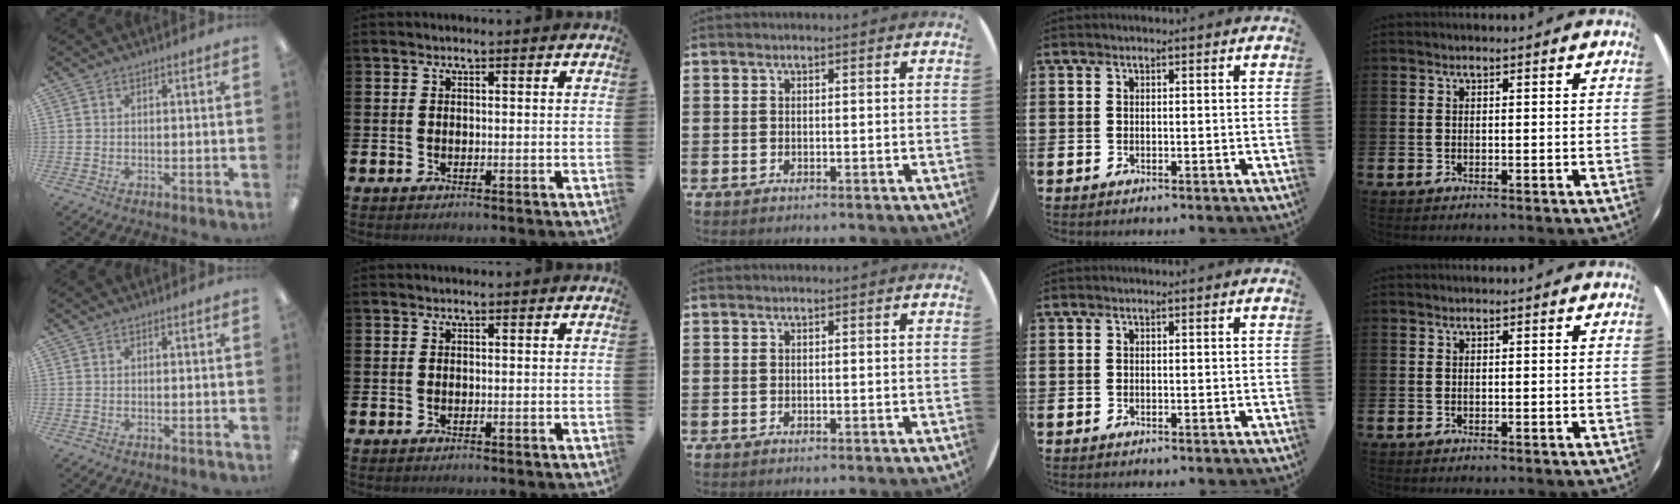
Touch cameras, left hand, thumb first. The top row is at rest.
{}